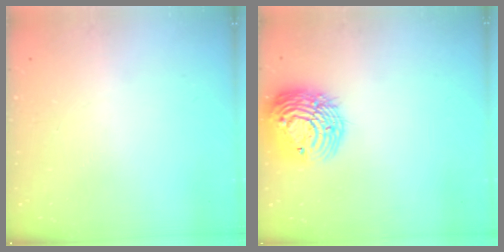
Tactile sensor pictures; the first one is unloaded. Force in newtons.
{"total": 16.3, "press": 16.3, "slide": 1.2}